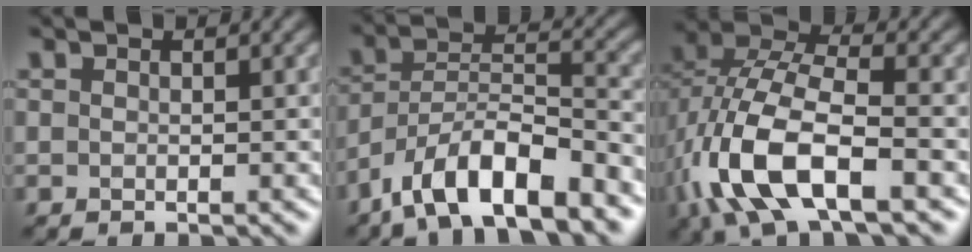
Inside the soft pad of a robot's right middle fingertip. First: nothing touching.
{"total": 10.3, "force": [-7.4, 3.1, 6.5], "torque": [-0.103, 0.018, -0.138]}
{"total": 10.1, "force": [-4.0, 4.7, 7.9], "torque": [-0.175, 0.007, -0.085]}